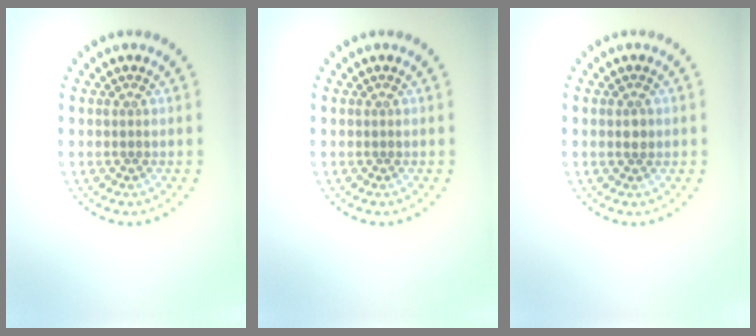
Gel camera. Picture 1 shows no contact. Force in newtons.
{"total": 0.0}
{"total": 0.8, "press": 0.8, "slide": 0.2}